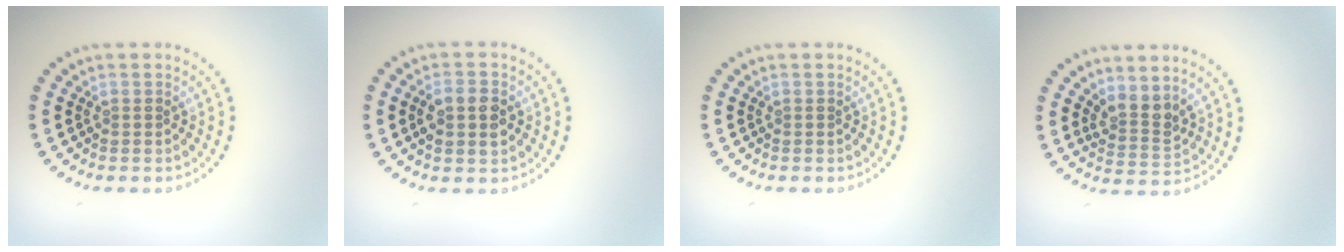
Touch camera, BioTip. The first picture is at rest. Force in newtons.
{"total": 2.9, "press": 2.9, "slide": 0.2}
{"total": 0.0}
{"total": 2.5, "press": 1.9, "slide": 1.7}